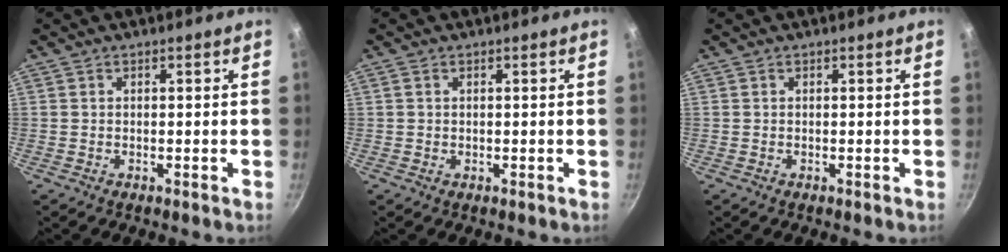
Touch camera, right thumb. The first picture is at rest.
{"total": 0.6, "force": [0.3, 0.5, 0.3], "torque": [-0.004, 0.002, 0.005]}
{"total": 0.0}